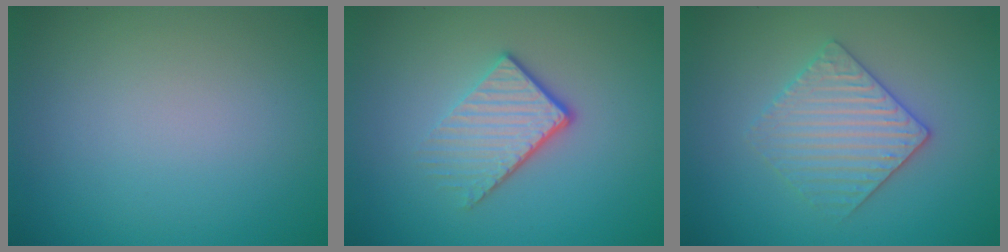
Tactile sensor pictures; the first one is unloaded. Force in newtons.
{"total": 3.9, "press": 2.7, "slide": 2.9}
{"total": 3.1, "press": 3.1, "slide": 0.7}